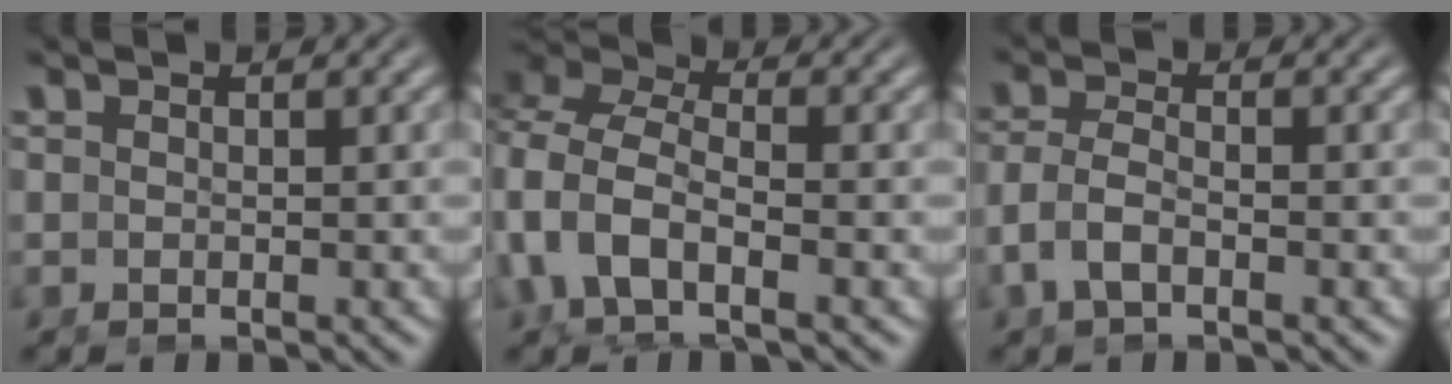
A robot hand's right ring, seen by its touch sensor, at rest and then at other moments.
{"total": 9.8, "force": [0.1, 7.8, 6.0], "torque": [-0.160, -0.021, -0.003]}
{"total": 3.4, "force": [-1.4, 2.1, 2.3], "torque": [-0.064, -0.021, -0.015]}